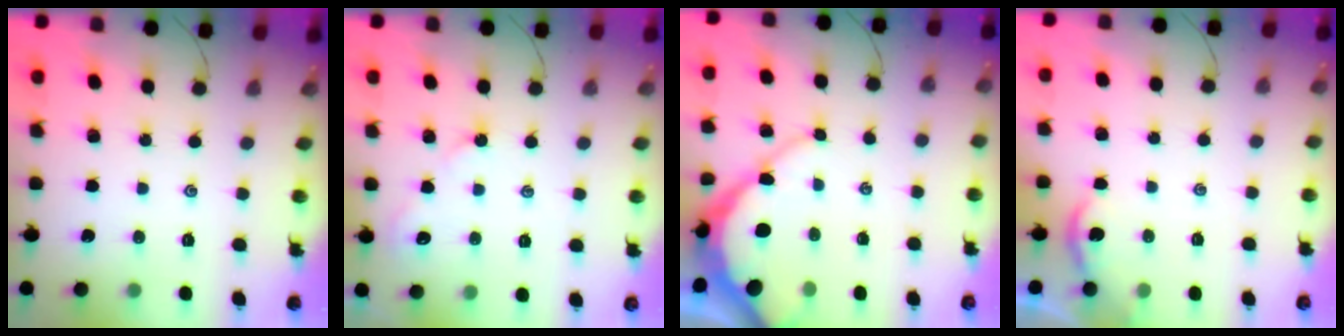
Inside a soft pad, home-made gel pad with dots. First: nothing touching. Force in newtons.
{"total": 3.3, "press": 3.3, "slide": 0.4}
{"total": 8.8, "press": 8.7, "slide": 0.6}
{"total": 2.0, "press": 2.0, "slide": 0.2}